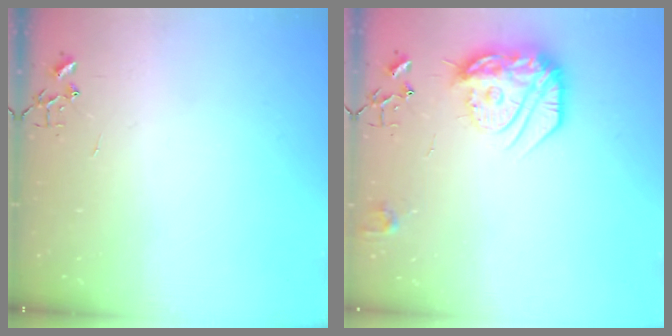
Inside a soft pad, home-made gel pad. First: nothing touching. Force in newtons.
{"total": 19.0, "press": 18.9, "slide": 1.4}